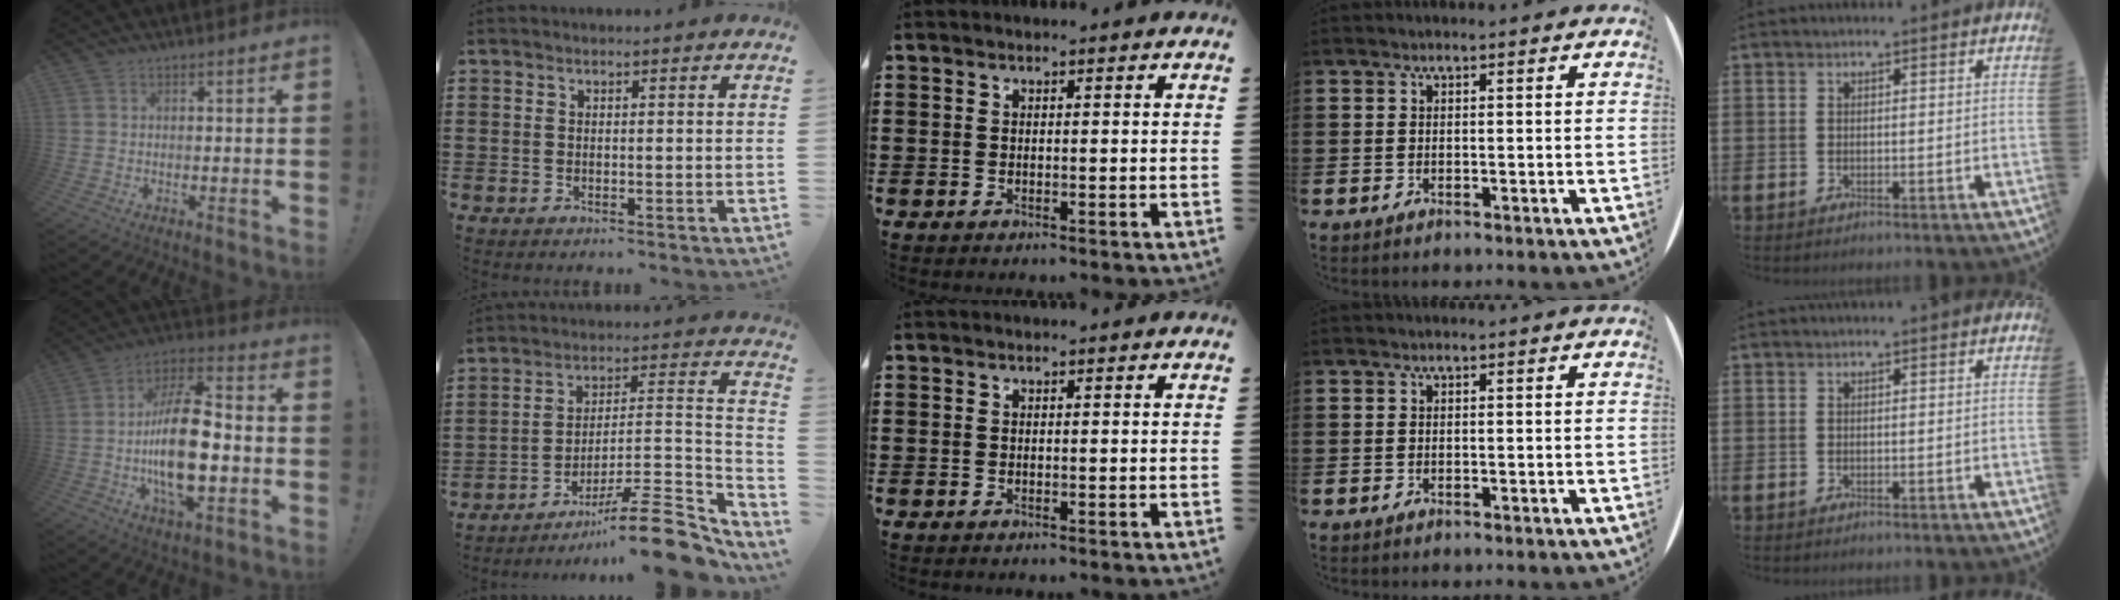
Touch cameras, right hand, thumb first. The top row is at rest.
{"thumb": {"total": 20.1, "force": [-3.2, 9.0, 17.6], "torque": [-0.325, 0.004, -0.055]}, "index": {"total": 12.6, "force": [-9.7, 2.0, 7.7], "torque": [-0.106, 0.035, -0.176]}}